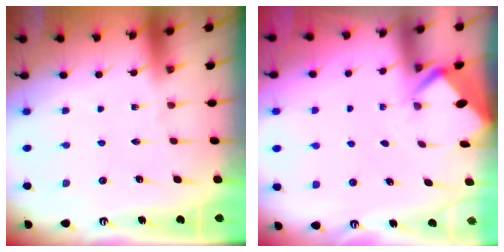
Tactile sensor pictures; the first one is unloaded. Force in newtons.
{"total": 2.8, "press": 2.8, "slide": 0.2}